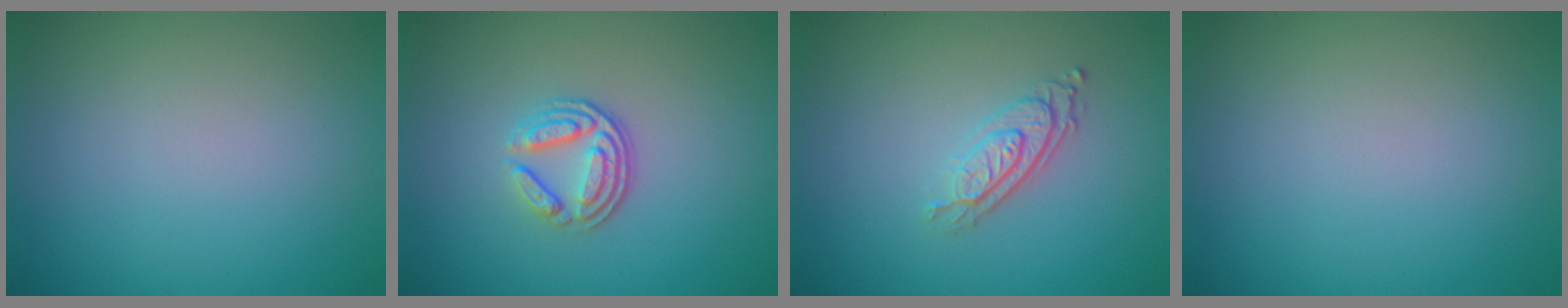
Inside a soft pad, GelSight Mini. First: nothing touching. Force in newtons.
{"total": 3.5, "press": 2.6, "slide": 2.3}
{"total": 2.8, "press": 2.0, "slide": 1.8}
{"total": 0.0}